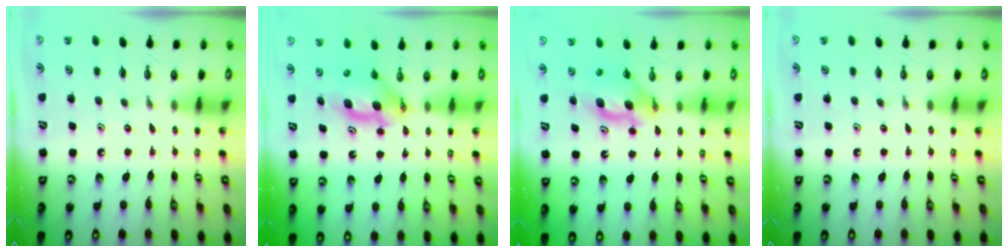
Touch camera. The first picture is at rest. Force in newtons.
{"total": 6.5, "press": 6.0, "slide": 2.5}
{"total": 7.5, "press": 5.0, "slide": 5.6}
{"total": 0.0}